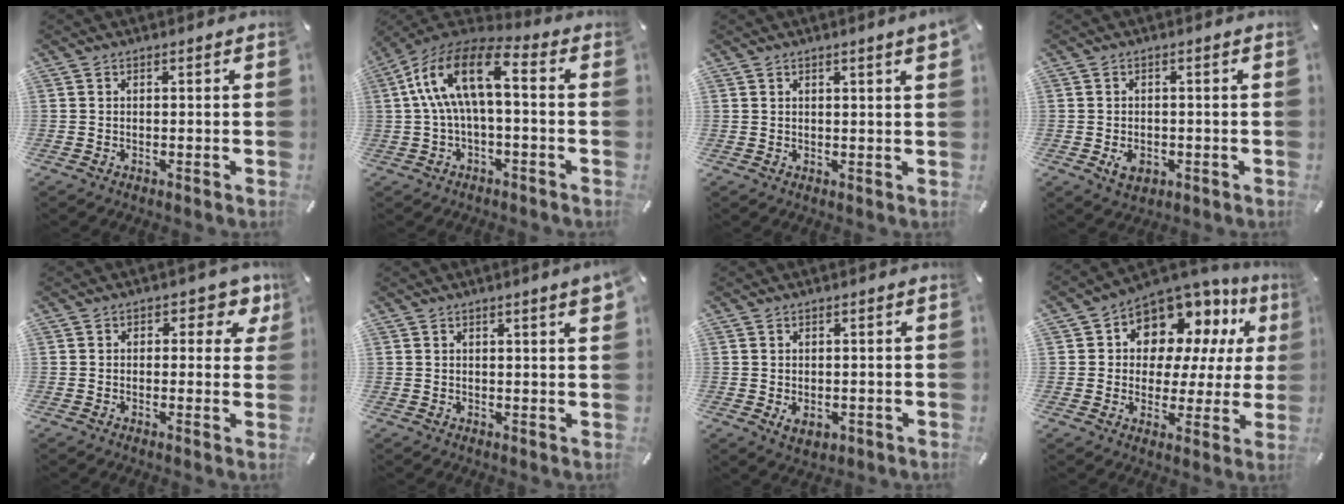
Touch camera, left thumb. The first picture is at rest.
{"total": 13.9, "force": [1.5, 6.8, 12.0], "torque": [-0.249, 0.005, 0.027]}
{"total": 1.9, "force": [1.3, 0.2, 1.4], "torque": [-0.028, 0.001, 0.022]}
{"total": 3.6, "force": [-1.1, 2.6, 2.2], "torque": [-0.043, -0.005, -0.021]}
{"total": 4.8, "force": [2.2, 3.2, 2.9], "torque": [-0.017, -0.008, 0.030]}
{"total": 2.3, "force": [1.5, 0.3, 1.8], "torque": [-0.028, -0.003, 0.025]}
{"total": 2.2, "force": [-0.1, 1.8, 1.3], "torque": [-0.009, -0.006, -0.003]}
{"total": 12.1, "force": [7.9, 7.9, 4.6], "torque": [-0.089, -0.064, 0.147]}